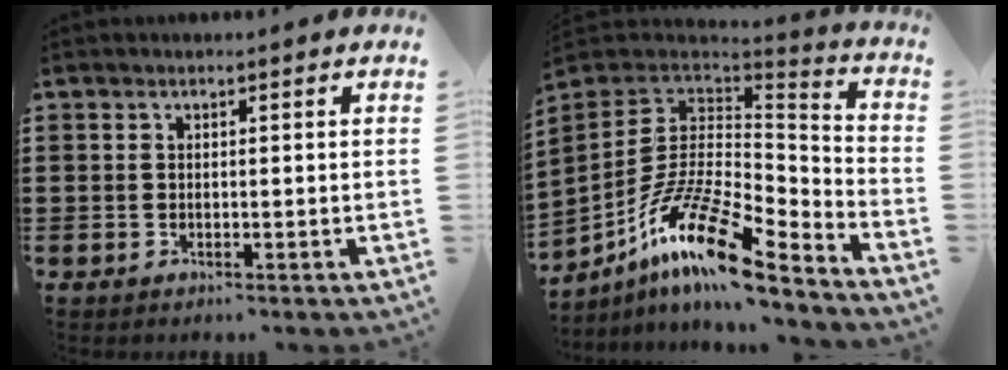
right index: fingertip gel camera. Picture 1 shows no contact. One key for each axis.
{"total": 16.3, "fx": -9.8, "fy": 4.9, "fz": 12.1, "tx": -0.249, "ty": 0.015, "tz": -0.182}